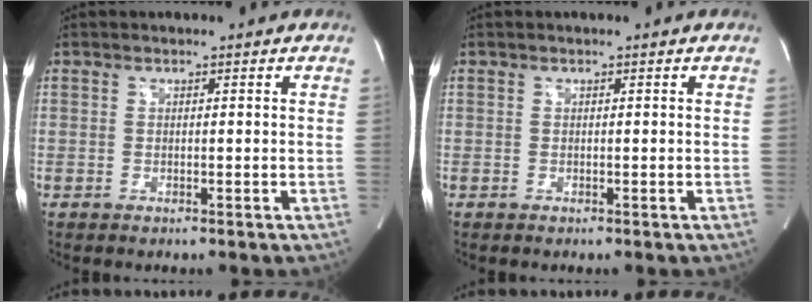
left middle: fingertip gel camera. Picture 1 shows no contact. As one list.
[{"total": 0.0}]